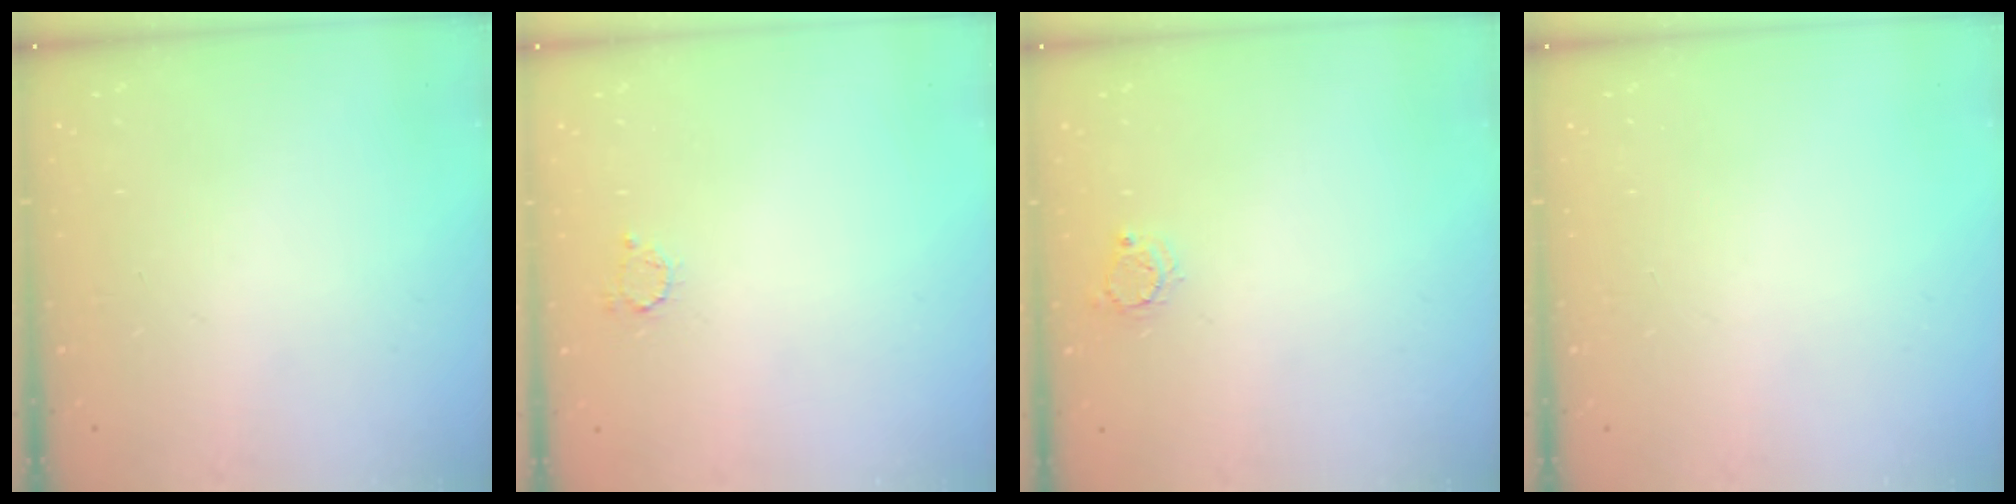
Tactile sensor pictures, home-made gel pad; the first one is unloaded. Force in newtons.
{"total": 2.7, "press": 2.7, "slide": 0.4}
{"total": 3.2, "press": 3.2, "slide": 0.2}
{"total": 0.0}